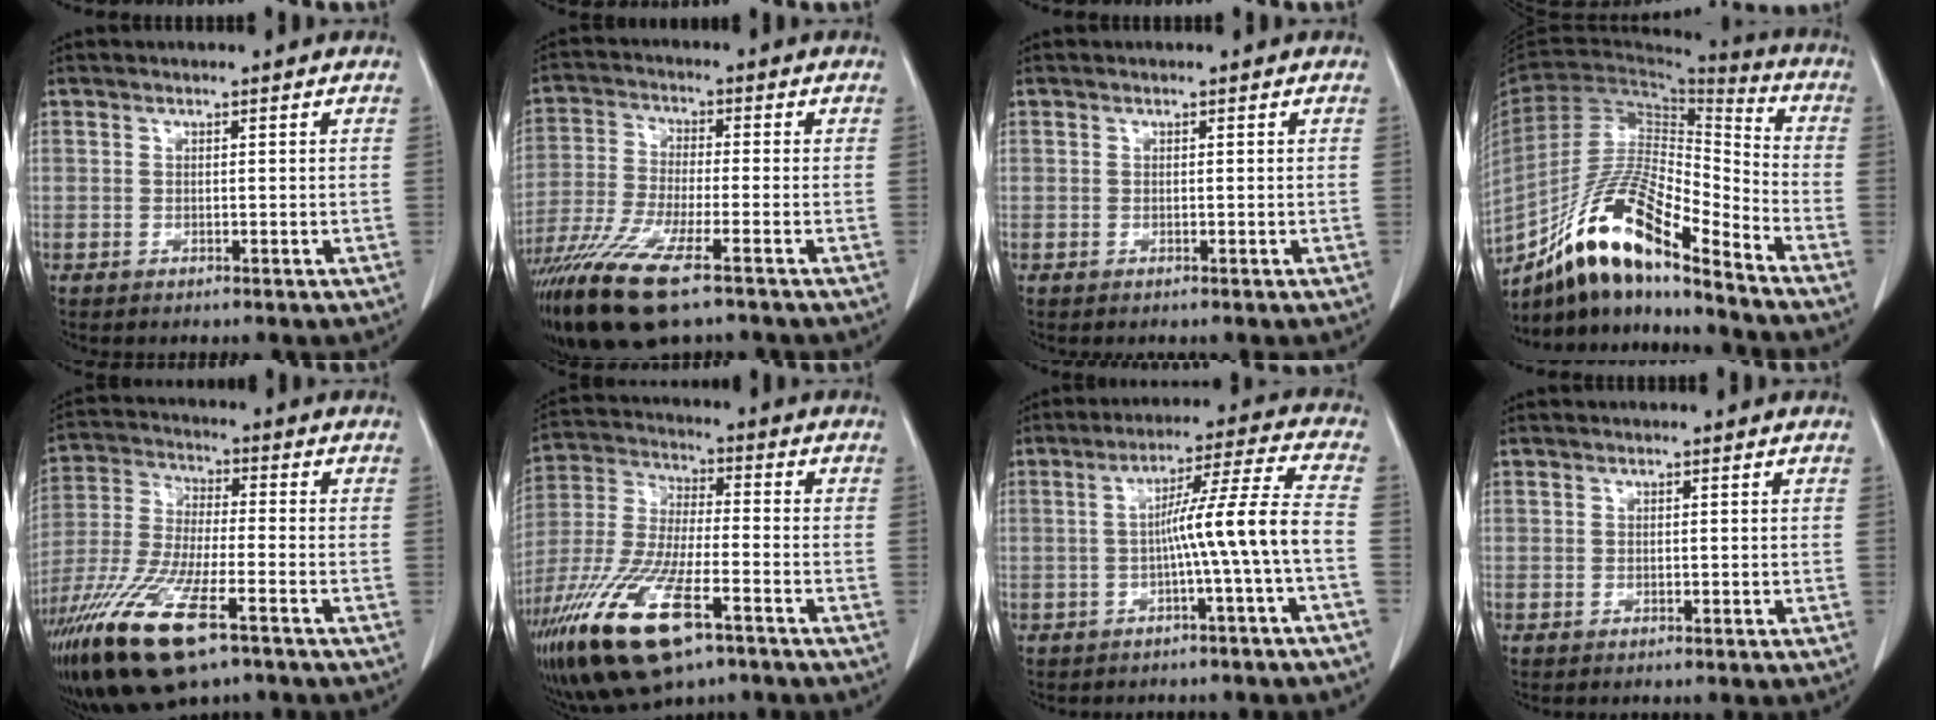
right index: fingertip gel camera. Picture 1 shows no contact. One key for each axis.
{"total": 14.3, "fx": -9.3, "fy": 2.5, "fz": 10.5, "tx": -0.224, "ty": -0.037, "tz": -0.173}
{"total": 0.0}
{"total": 17.6, "fx": -12.6, "fy": 2.8, "fz": 12.0, "tx": -0.221, "ty": 0.002, "tz": -0.225}
{"total": 16.4, "fx": -9.8, "fy": 3.6, "fz": 12.7, "tx": -0.280, "ty": -0.040, "tz": -0.182}
{"total": 18.7, "fx": -10.5, "fy": 5.1, "fz": 14.7, "tx": -0.333, "ty": -0.038, "tz": -0.190}
{"total": 12.5, "fx": -2.6, "fy": -2.6, "fz": 12.0, "tx": -0.167, "ty": 0.023, "tz": -0.041}
{"total": 0.0}